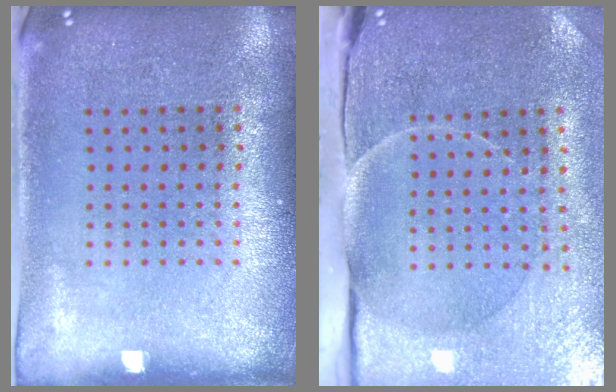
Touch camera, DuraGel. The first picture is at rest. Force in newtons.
{"total": 4.0, "press": 3.6, "slide": 1.7}